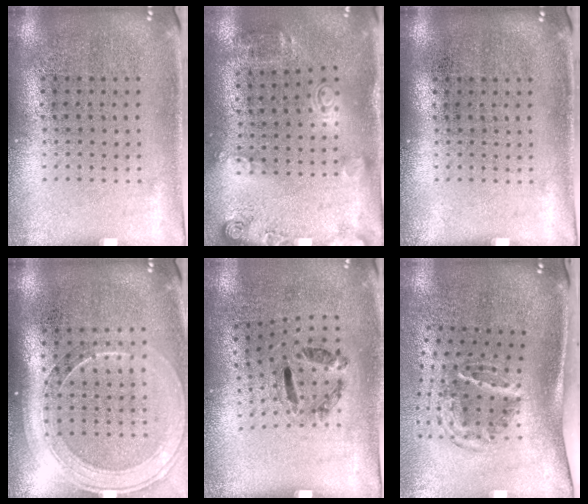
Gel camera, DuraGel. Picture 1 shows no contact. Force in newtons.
{"total": 1.9, "press": 1.3, "slide": 1.4}
{"total": 0.0}
{"total": 1.7, "press": 1.5, "slide": 0.7}
{"total": 1.4, "press": 0.8, "slide": 1.2}
{"total": 1.9, "press": 1.2, "slide": 1.5}